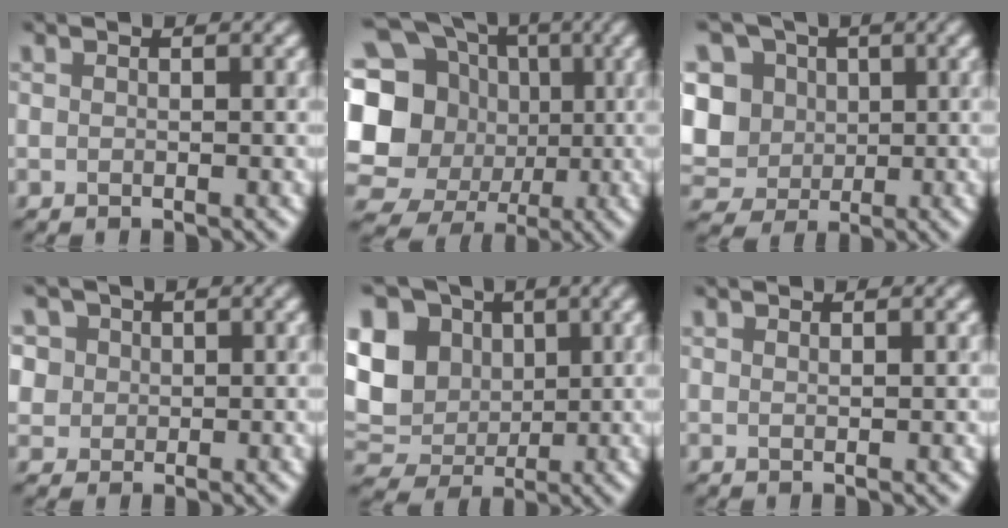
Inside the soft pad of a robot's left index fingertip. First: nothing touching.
{"total": 20.4, "force": [-0.3, 19.0, 7.3], "torque": [-0.180, 0.012, -0.049]}
{"total": 10.6, "force": [2.0, 9.5, 4.4], "torque": [-0.118, 0.024, 0.022]}
{"total": 4.9, "force": [2.2, 4.1, 1.6], "torque": [-0.030, 0.019, 0.021]}
{"total": 10.5, "force": [2.4, 8.6, 5.5], "torque": [-0.125, 0.020, 0.024]}
{"total": 0.8, "force": [0.6, 0.0, 0.5], "torque": [-0.003, -0.005, 0.009]}